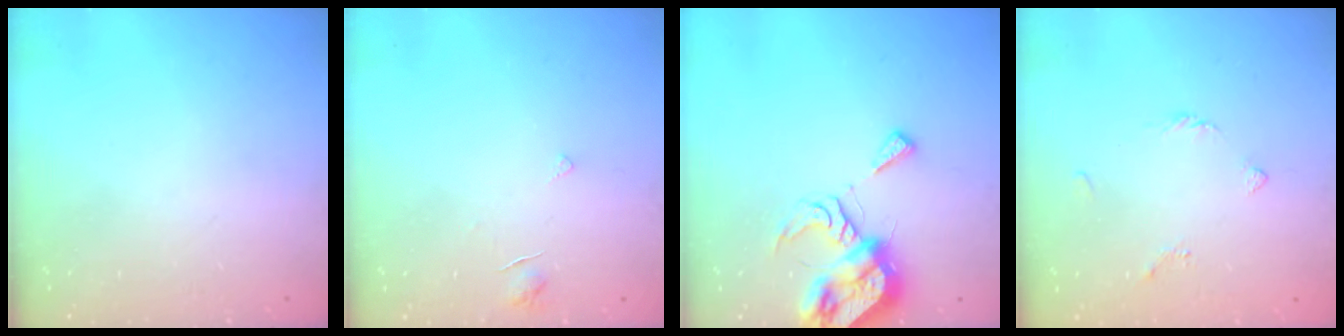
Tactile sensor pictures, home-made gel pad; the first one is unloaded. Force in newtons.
{"total": 3.0, "press": 3.0, "slide": 0.2}
{"total": 10.2, "press": 10.2, "slide": 1.1}
{"total": 2.4, "press": 2.3, "slide": 0.6}